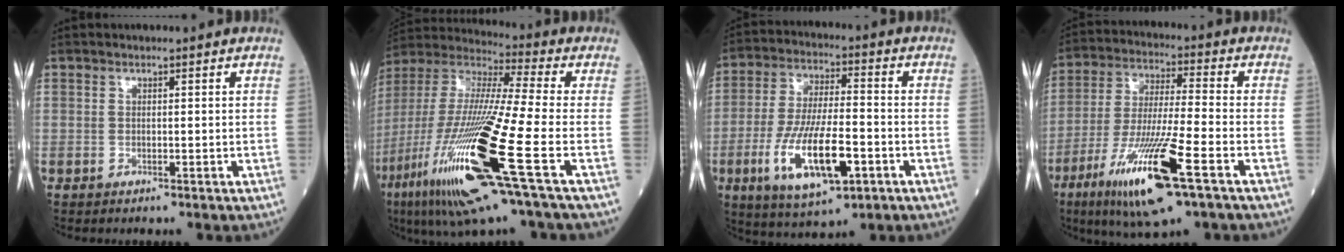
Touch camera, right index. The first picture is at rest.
{"total": 25.1, "force": [-9.3, 1.0, 23.2], "torque": [-0.486, -0.057, -0.177]}
{"total": 14.2, "force": [-4.9, 3.9, 12.8], "torque": [-0.252, -0.015, -0.081]}
{"total": 16.2, "force": [-7.8, 1.0, 14.1], "torque": [-0.290, -0.036, -0.139]}